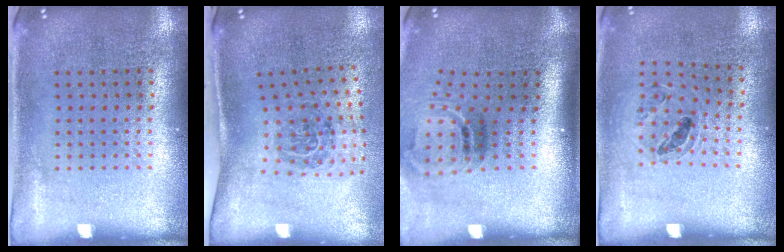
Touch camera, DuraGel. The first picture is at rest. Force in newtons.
{"total": 1.8, "press": 1.1, "slide": 1.4}
{"total": 1.9, "press": 1.2, "slide": 1.5}
{"total": 0.9, "press": 0.9, "slide": 0.3}